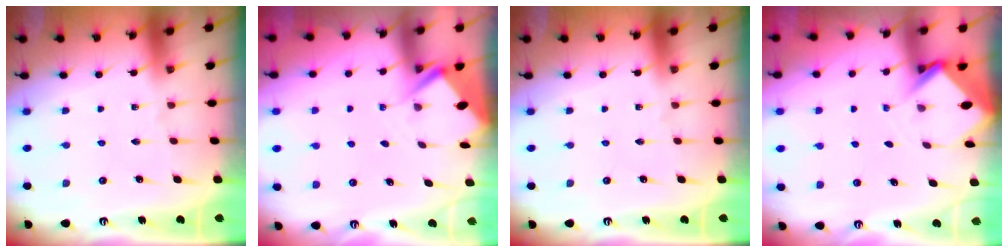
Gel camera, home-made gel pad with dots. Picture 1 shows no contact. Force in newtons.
{"total": 2.9, "press": 2.9, "slide": 0.4}
{"total": 0.0}
{"total": 2.9, "press": 2.9, "slide": 0.2}